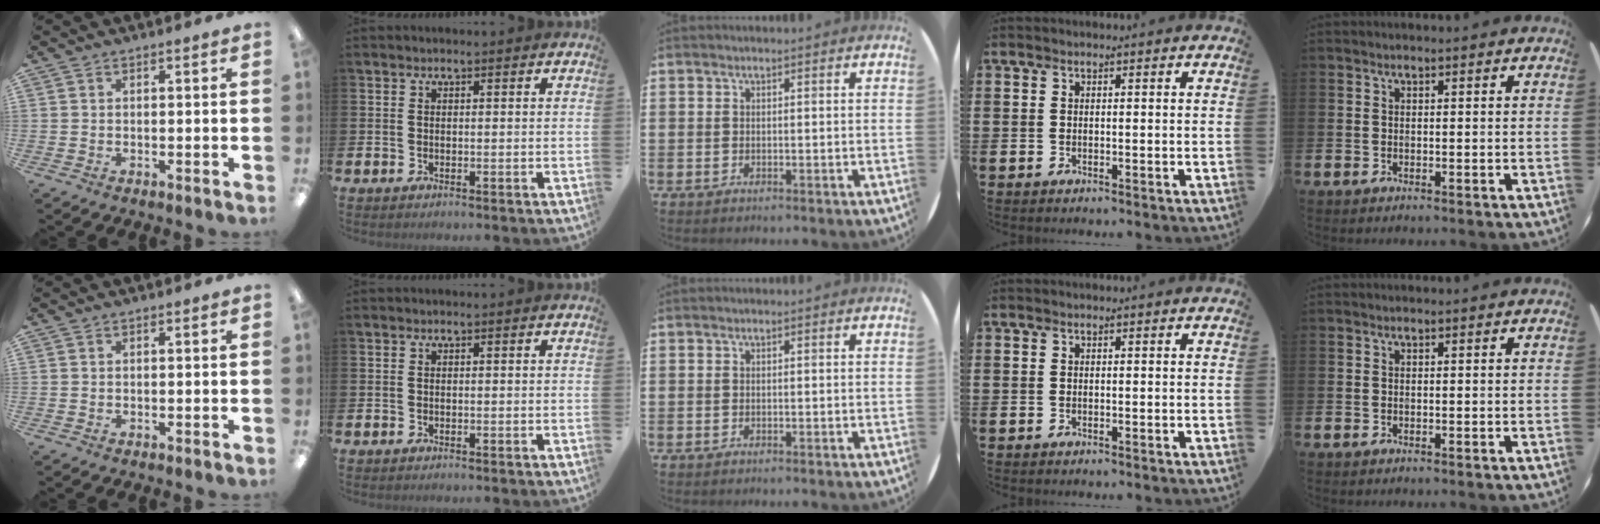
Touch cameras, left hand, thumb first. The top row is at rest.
{}